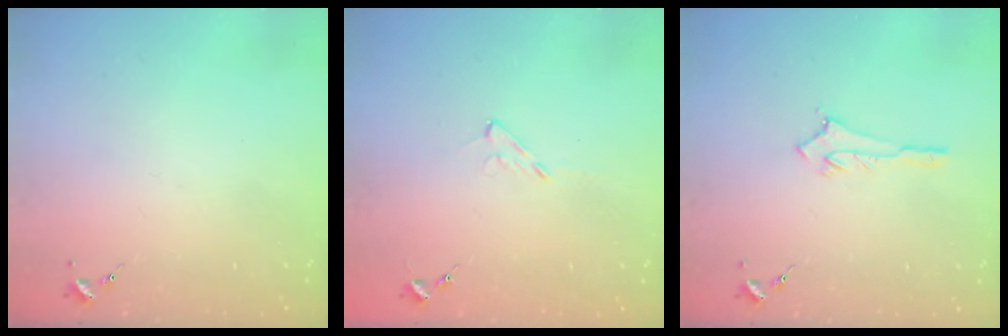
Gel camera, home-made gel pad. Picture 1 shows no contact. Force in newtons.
{"total": 4.9, "press": 4.9, "slide": 0.6}
{"total": 2.8, "press": 2.8, "slide": 0.2}